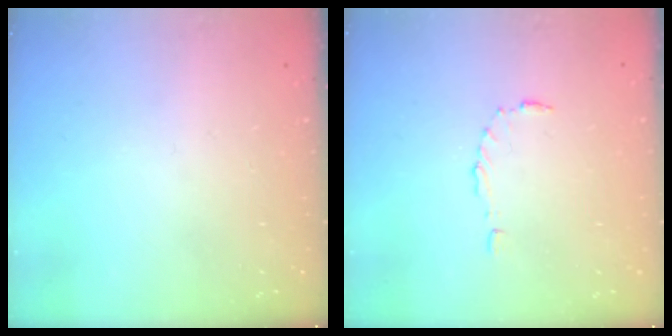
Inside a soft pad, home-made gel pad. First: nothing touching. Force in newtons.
{"total": 3.1, "press": 3.1, "slide": 0.4}